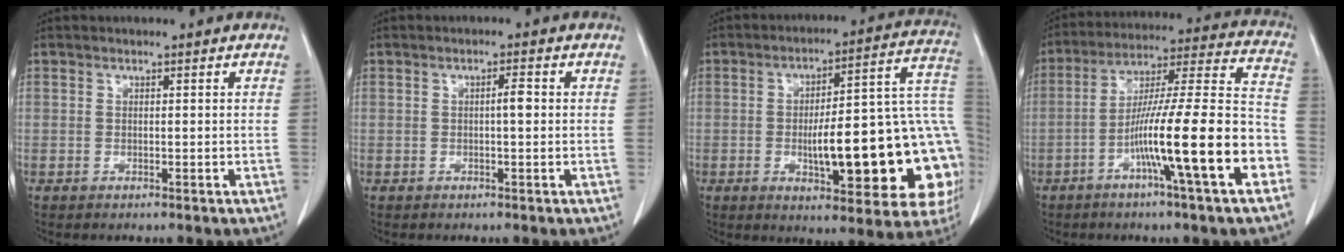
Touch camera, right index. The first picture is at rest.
{"total": 1.7, "force": [0.0, 0.2, 1.7], "torque": [-0.029, 0.004, 0.000]}
{"total": 24.2, "force": [-4.2, 5.6, 23.2], "torque": [-0.228, 0.029, -0.045]}
{"total": 19.1, "force": [-7.3, 0.0, 17.6], "torque": [-0.269, 0.003, -0.123]}